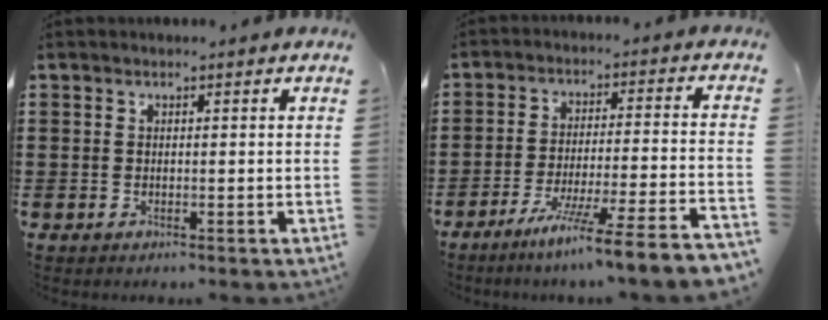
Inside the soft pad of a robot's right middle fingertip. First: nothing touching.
{"total": 8.2, "force": [-6.7, -1.5, 4.4], "torque": [-0.073, -0.018, -0.132]}